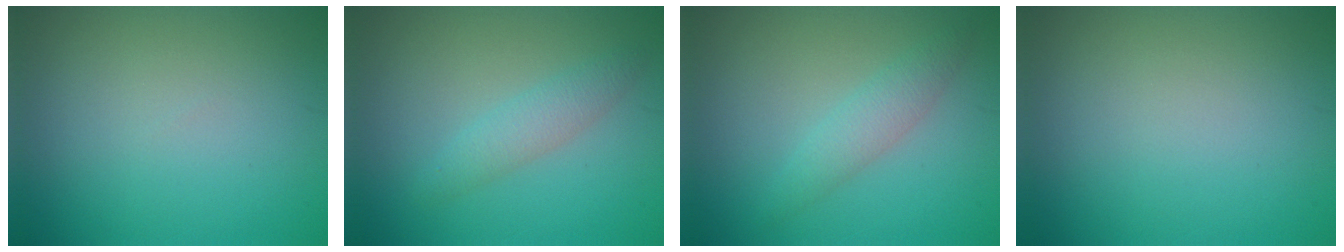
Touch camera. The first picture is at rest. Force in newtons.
{"total": 2.1, "press": 2.1, "slide": 0.2}
{"total": 2.2, "press": 2.2, "slide": 0.1}
{"total": 0.0}